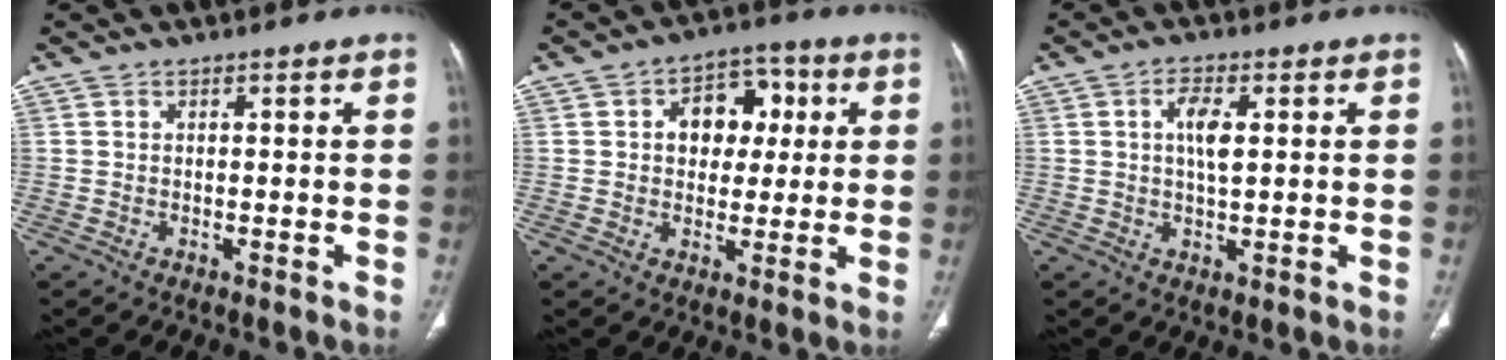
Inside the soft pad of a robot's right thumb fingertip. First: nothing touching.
{"total": 10.0, "force": [2.0, 7.3, 6.5], "torque": [-0.047, 0.012, 0.026]}
{"total": 5.1, "force": [1.1, 2.0, 4.6], "torque": [-0.082, -0.006, 0.017]}